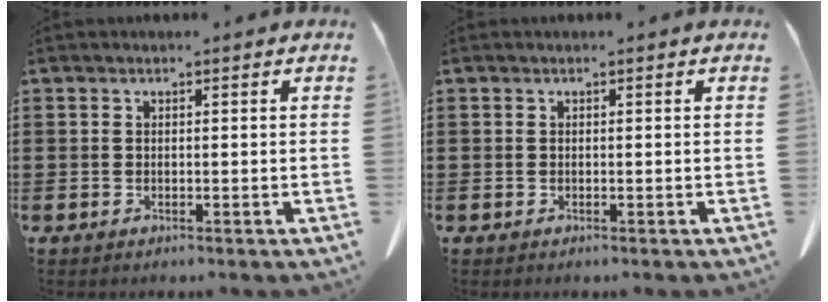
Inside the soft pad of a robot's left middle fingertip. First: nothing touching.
{"total": 0.0}